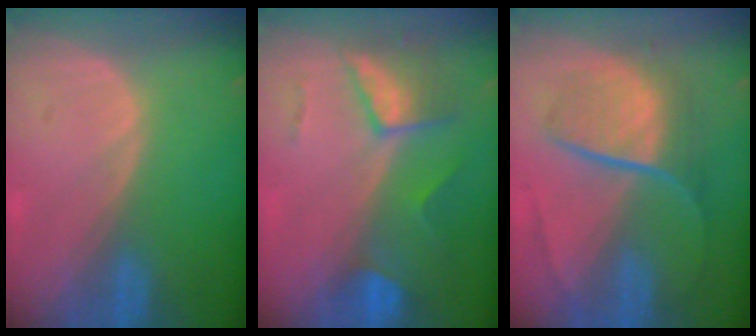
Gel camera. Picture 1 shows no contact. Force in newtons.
{"total": 7.4, "press": 6.6, "slide": 3.5}
{"total": 9.2, "press": 7.7, "slide": 5.0}